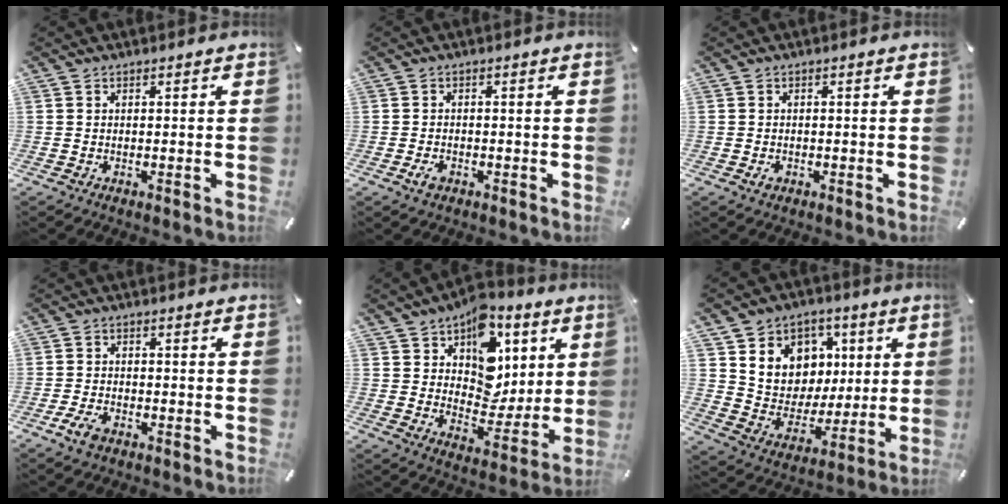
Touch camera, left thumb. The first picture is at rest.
{"total": 2.1, "force": [-1.1, 1.3, 1.2], "torque": [-0.030, 0.003, -0.022]}
{"total": 1.2, "force": [-0.5, 0.9, 0.8], "torque": [-0.015, 0.002, -0.009]}
{"total": 3.7, "force": [-2.2, 2.1, 2.2], "torque": [-0.057, 0.004, -0.045]}
{"total": 14.0, "force": [6.0, 10.7, 6.9], "torque": [-0.085, -0.054, 0.107]}
{"total": 11.2, "force": [2.8, 10.7, 1.8], "torque": [-0.023, -0.034, 0.060]}